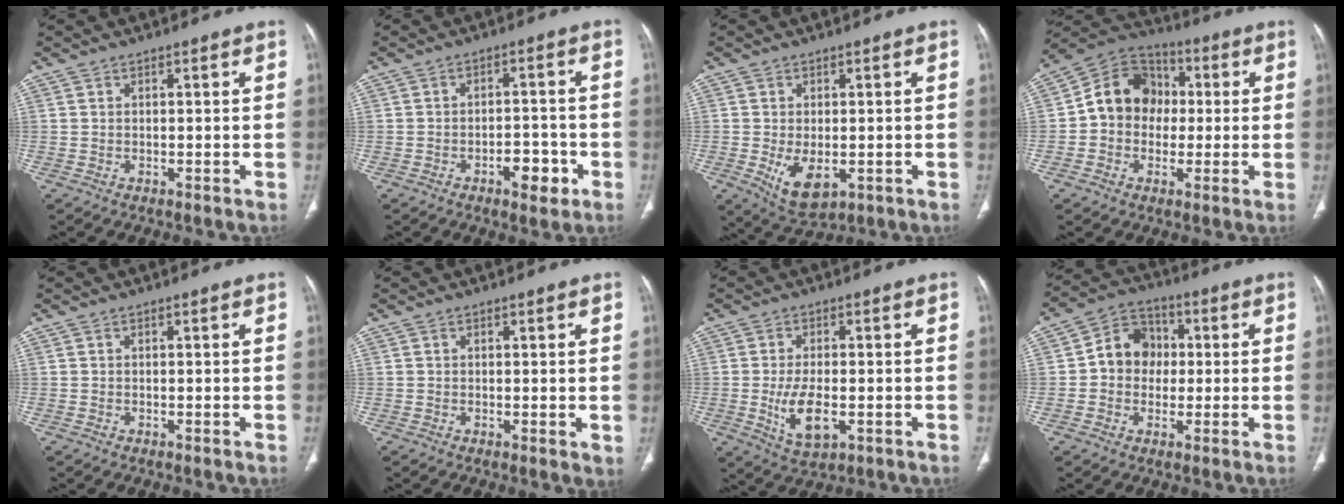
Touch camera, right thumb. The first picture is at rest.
{"total": 5.8, "force": [-2.8, 2.8, 4.2], "torque": [-0.044, 0.019, -0.038]}
{"total": 7.2, "force": [-1.6, 4.0, 5.8], "torque": [-0.098, -0.012, -0.013]}
{"total": 12.7, "force": [0.4, 10.8, 6.7], "torque": [-0.076, 0.033, -0.008]}
{"total": 0.0}
{"total": 1.8, "force": [0.2, 0.6, 1.7], "torque": [-0.027, -0.008, 0.000]}
{"total": 8.0, "force": [-1.6, 3.9, 6.8], "torque": [-0.127, -0.006, -0.019]}
{"total": 9.3, "force": [0.3, 8.1, 4.7], "torque": [-0.043, 0.022, -0.009]}